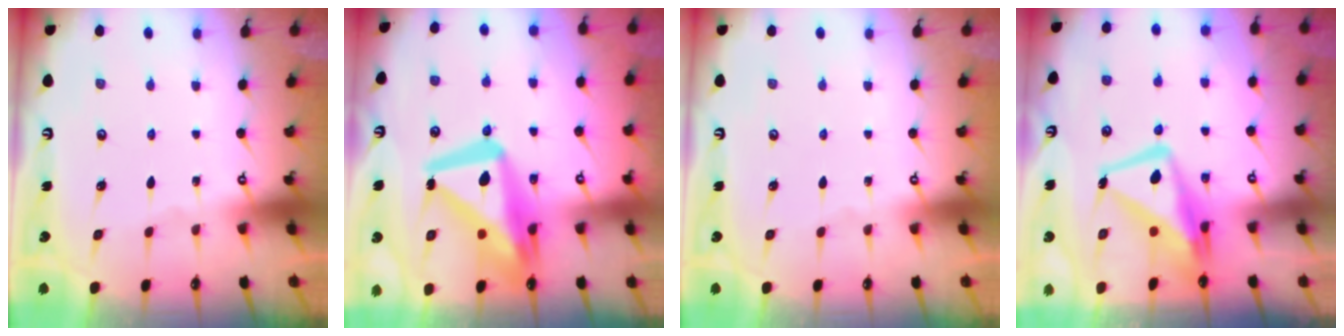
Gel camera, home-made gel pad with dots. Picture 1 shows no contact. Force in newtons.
{"total": 17.4, "press": 17.3, "slide": 1.9}
{"total": 0.0}
{"total": 12.9, "press": 12.8, "slide": 1.4}